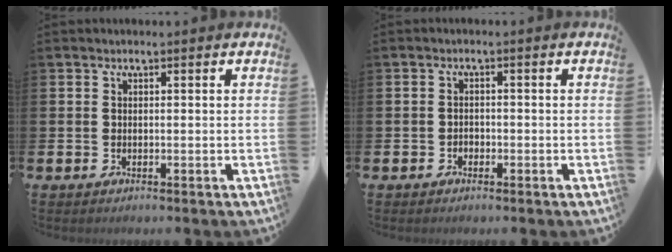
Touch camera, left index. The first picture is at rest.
{"total": 1.1, "force": [-0.7, 0.8, 0.2], "torque": [-0.012, 0.006, -0.014]}